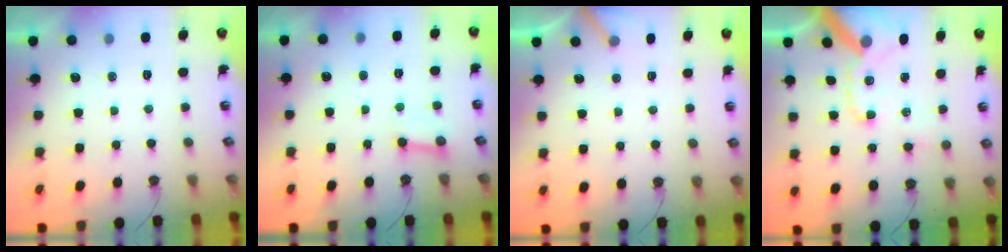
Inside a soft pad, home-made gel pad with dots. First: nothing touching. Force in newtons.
{"total": 3.3, "press": 3.3, "slide": 0.2}
{"total": 2.9, "press": 2.9, "slide": 0.2}
{"total": 17.1, "press": 16.9, "slide": 2.5}